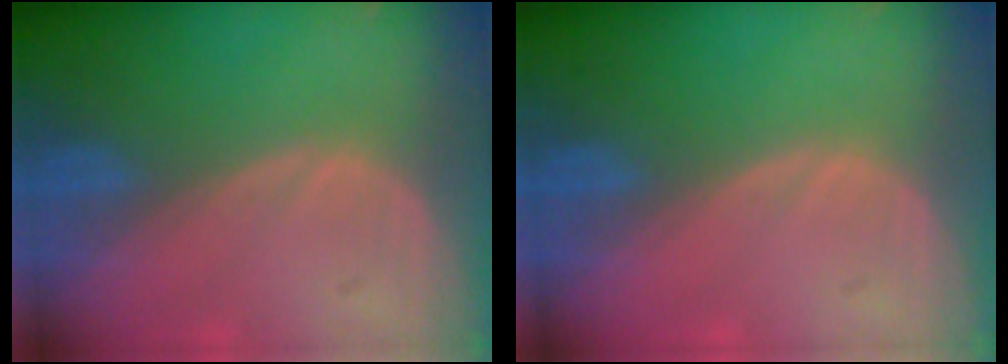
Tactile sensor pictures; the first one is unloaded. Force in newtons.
{"total": 0.0}